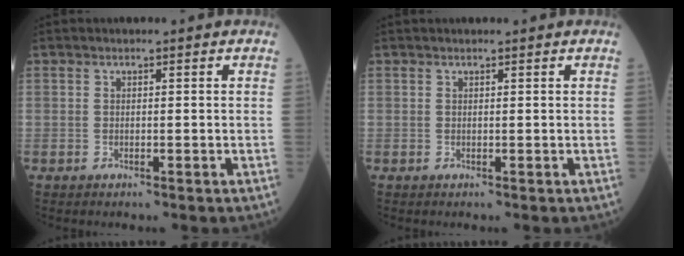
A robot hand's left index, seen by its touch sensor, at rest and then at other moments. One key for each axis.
{"total": 1.0, "fx": 0.9, "fy": 0.1, "fz": 0.4, "tx": -0.004, "ty": 0.020, "tz": 0.015}